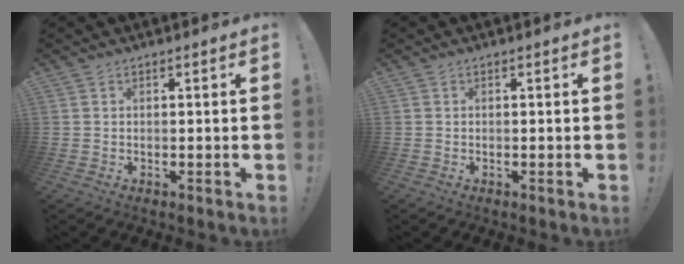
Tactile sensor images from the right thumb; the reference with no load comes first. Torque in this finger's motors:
{"motor_torque": [-0.01, -0.06, 0.17, -0.07, -0.05]}